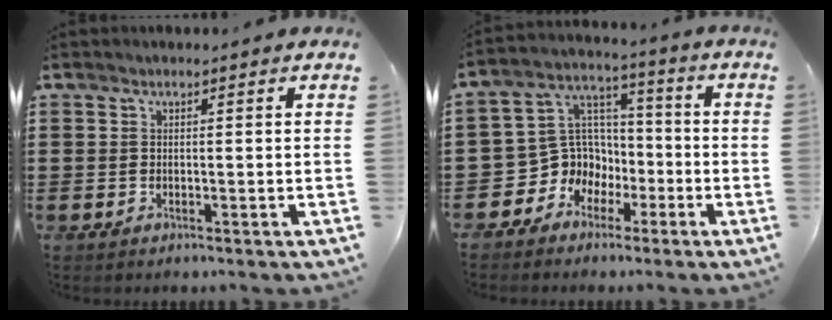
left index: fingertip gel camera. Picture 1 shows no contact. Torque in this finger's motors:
{"motor_torque": [0.15, 0.18, 0.09, 0.00]}